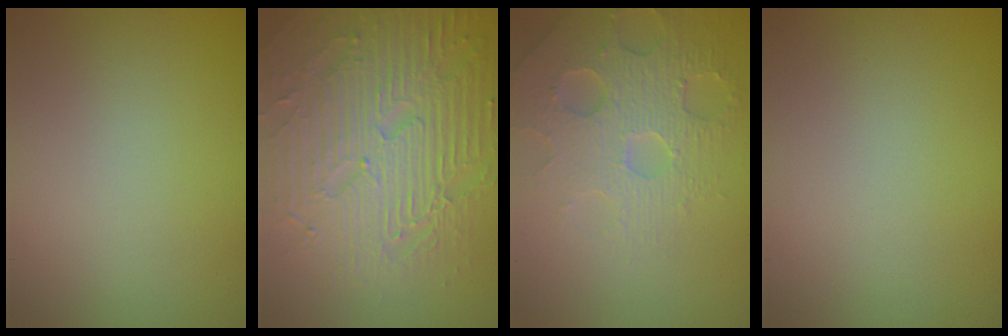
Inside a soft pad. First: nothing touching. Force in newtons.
{"total": 8.4, "press": 6.1, "slide": 5.8}
{"total": 4.1, "press": 4.0, "slide": 0.9}
{"total": 0.0}